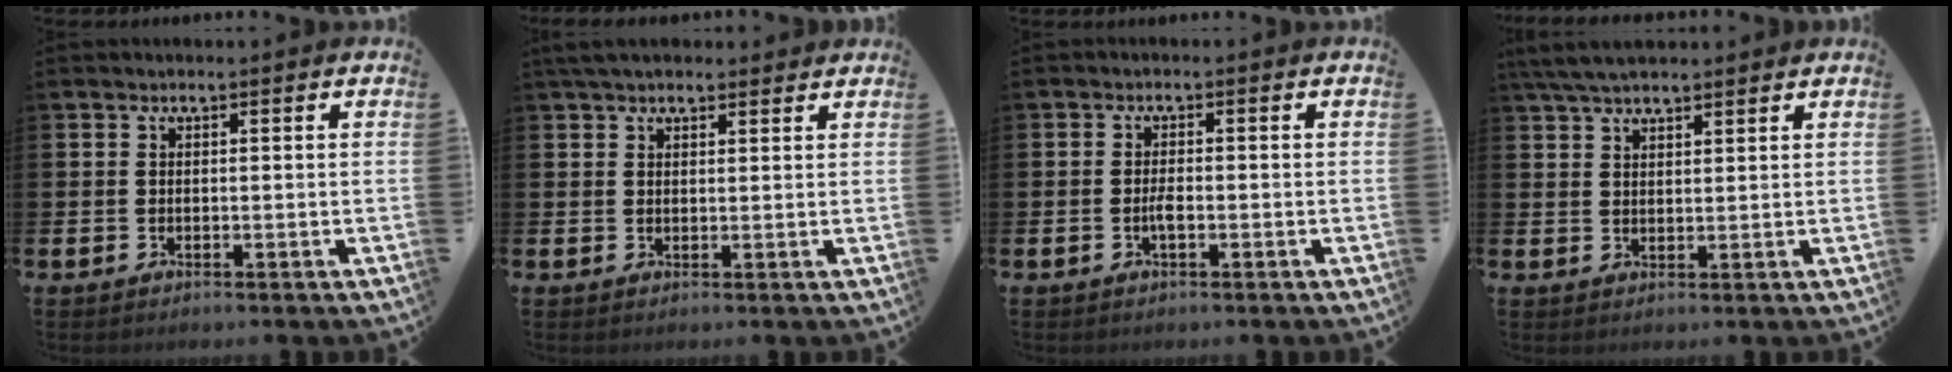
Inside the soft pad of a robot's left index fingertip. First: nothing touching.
{"total": 3.1, "force": [2.7, 1.1, 1.1], "torque": [-0.020, -0.004, 0.049]}
{"total": 1.7, "force": [-0.5, 0.5, 1.5], "torque": [-0.028, 0.002, -0.010]}
{"total": 4.8, "force": [4.3, 1.2, 1.9], "torque": [-0.047, -0.006, 0.080]}